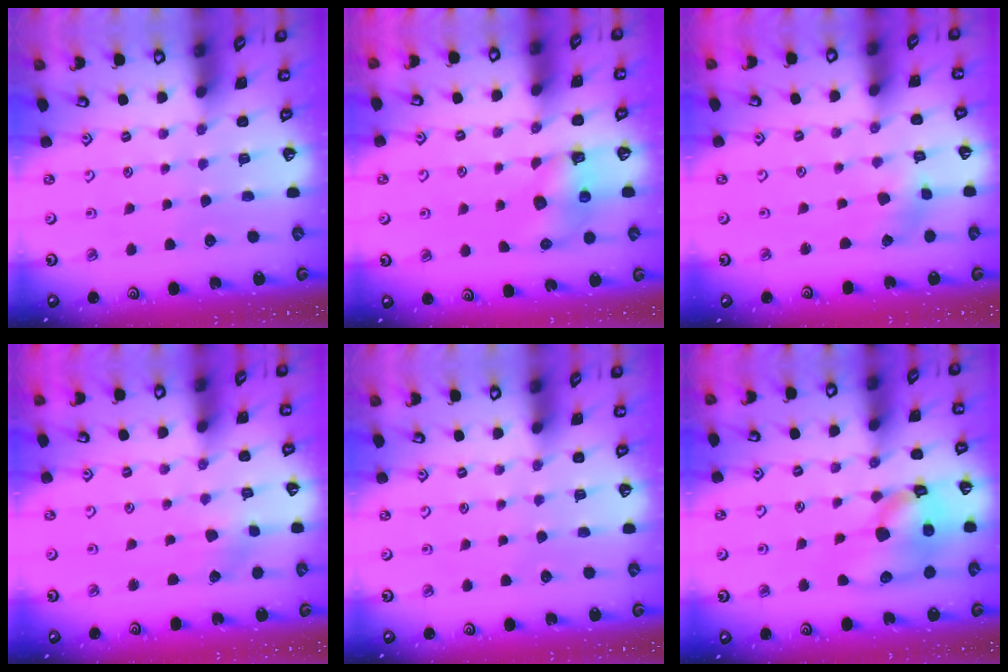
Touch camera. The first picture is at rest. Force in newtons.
{"total": 6.2, "press": 6.2, "slide": 0.1}
{"total": 1.7, "press": 1.7, "slide": 0.2}
{"total": 1.7, "press": 1.7, "slide": 0.3}
{"total": 0.0}
{"total": 17.5, "press": 17.3, "slide": 2.6}